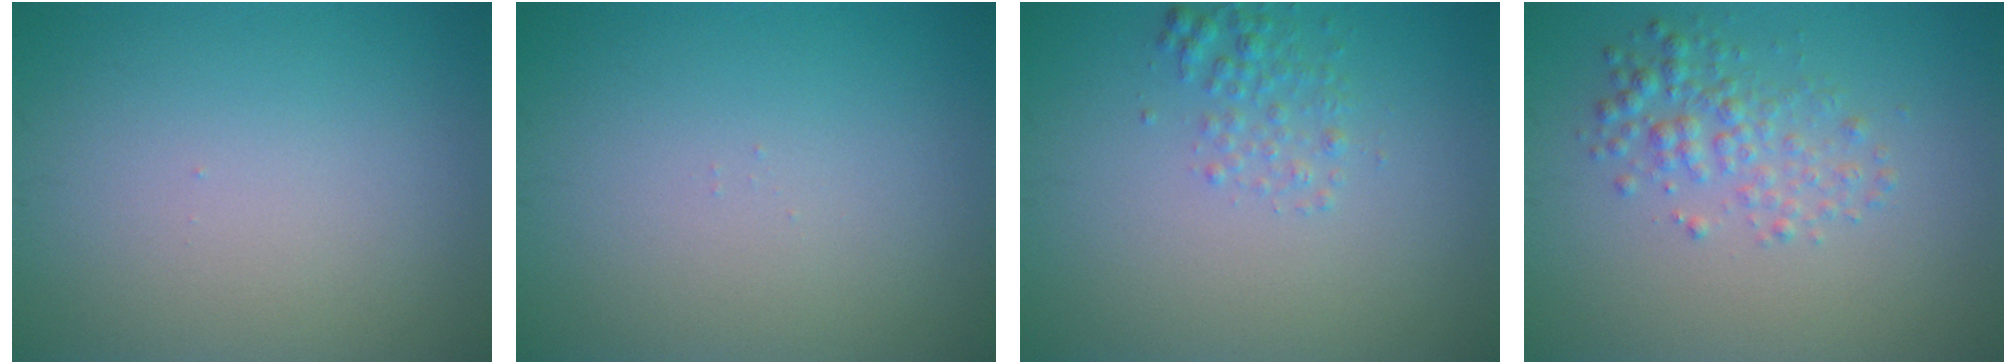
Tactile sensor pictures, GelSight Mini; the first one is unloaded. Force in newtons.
{"total": 0.0}
{"total": 1.7, "press": 1.7, "slide": 0.1}
{"total": 2.6, "press": 2.6, "slide": 0.0}